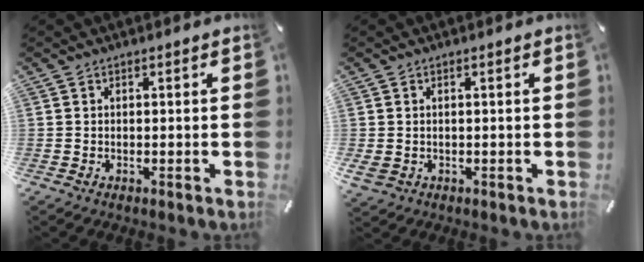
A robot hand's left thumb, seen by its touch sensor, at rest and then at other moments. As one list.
[{"total": 1.8, "force": [0.0, 1.4, 1.2], "torque": [-0.031, 0.001, -0.002]}]